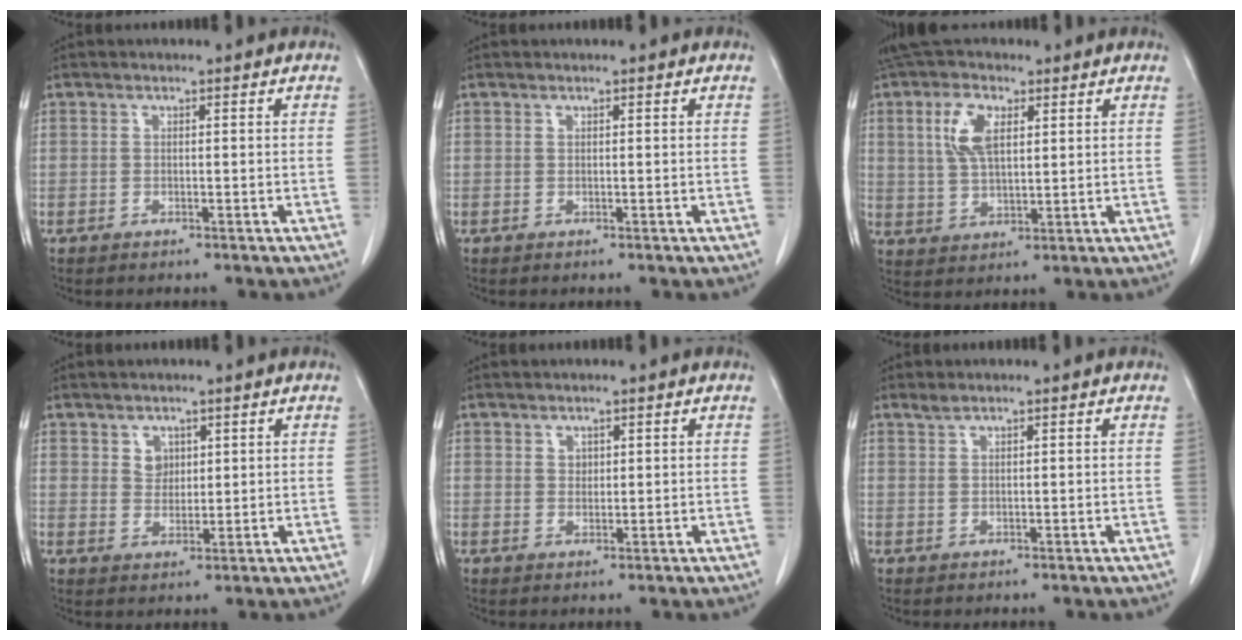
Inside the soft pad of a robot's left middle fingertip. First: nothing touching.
{"total": 0.6, "force": [0.5, 0.0, 0.3], "torque": [-0.009, 0.005, 0.008]}
{"total": 7.6, "force": [3.2, 3.4, 6.0], "torque": [-0.128, 0.012, 0.064]}
{"total": 2.7, "force": [1.6, 2.0, 1.1], "torque": [-0.025, 0.001, 0.034]}
{"total": 1.4, "force": [1.0, 0.8, 0.6], "torque": [-0.010, -0.002, 0.019]}
{"total": 1.0, "force": [0.9, 0.0, 0.4], "torque": [-0.012, 0.003, 0.023]}